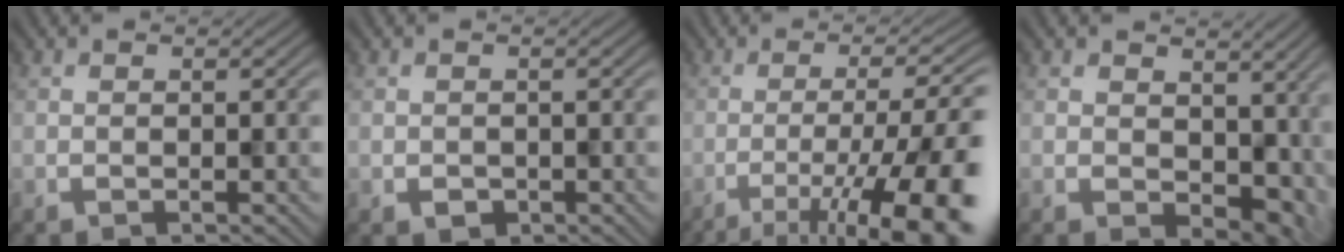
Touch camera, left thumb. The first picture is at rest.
{"total": 1.3, "force": [-0.5, 1.1, -0.3], "torque": [0.002, -0.004, -0.004]}
{"total": 14.9, "force": [-7.0, 4.2, 12.5], "torque": [-0.164, -0.006, -0.097]}
{"total": 7.7, "force": [1.2, 5.5, 5.2], "torque": [-0.075, -0.025, 0.045]}